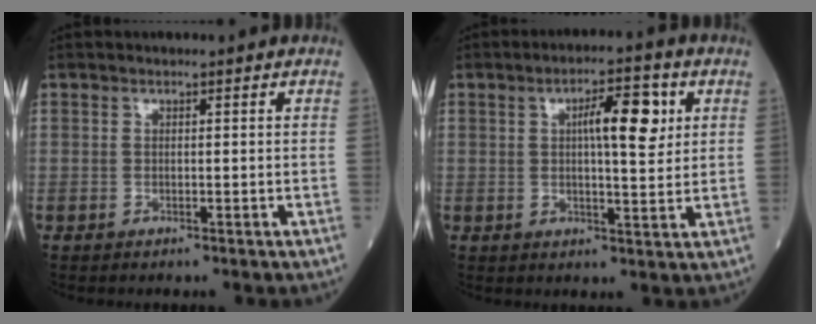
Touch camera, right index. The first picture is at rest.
{"total": 7.8, "force": [2.2, 1.8, 7.2], "torque": [-0.111, 0.012, 0.032]}